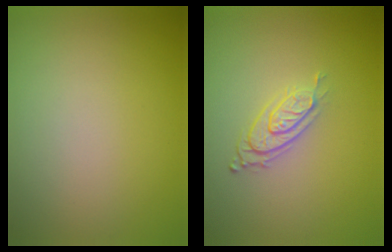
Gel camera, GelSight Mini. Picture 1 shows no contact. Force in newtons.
{"total": 2.9, "press": 1.9, "slide": 2.2}